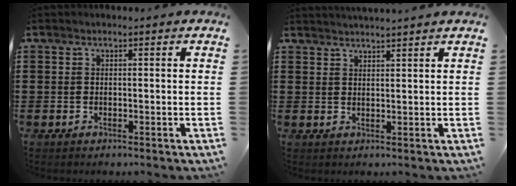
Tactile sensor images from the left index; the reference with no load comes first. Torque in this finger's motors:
{"motor_torque": [-0.05, 0.09, -0.43, 0.01]}